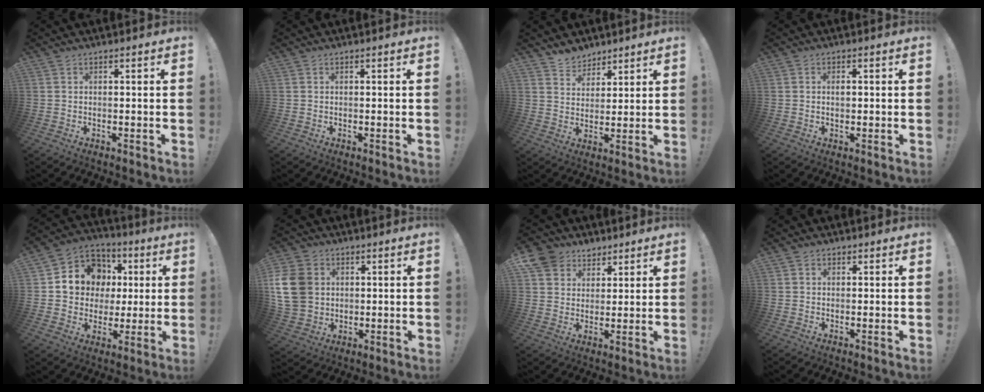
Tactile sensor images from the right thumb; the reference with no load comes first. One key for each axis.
{"total": 0.0}
{"total": 6.2, "fx": 5.3, "fy": 3.3, "fz": -0.1, "tx": -0.002, "ty": -0.044, "tz": 0.102}
{"total": 1.4, "fx": 0.0, "fy": 0.7, "fz": 1.3, "tx": -0.012, "ty": -0.001, "tz": -0.005}
{"total": 13.3, "fx": 3.3, "fy": 12.0, "fz": 4.8, "tx": -0.063, "ty": -0.014, "tz": 0.082}
{"total": 14.3, "fx": 2.1, "fy": 11.8, "fz": 7.8, "tx": -0.154, "ty": -0.003, "tz": 0.045}
{"total": 8.9, "fx": 5.3, "fy": 7.0, "fz": 1.6, "tx": -0.031, "ty": -0.036, "tz": 0.108}
{"total": 0.9, "fx": 0.3, "fy": 0.8, "fz": 0.2, "tx": 0.004, "ty": 0.000, "tz": 0.005}